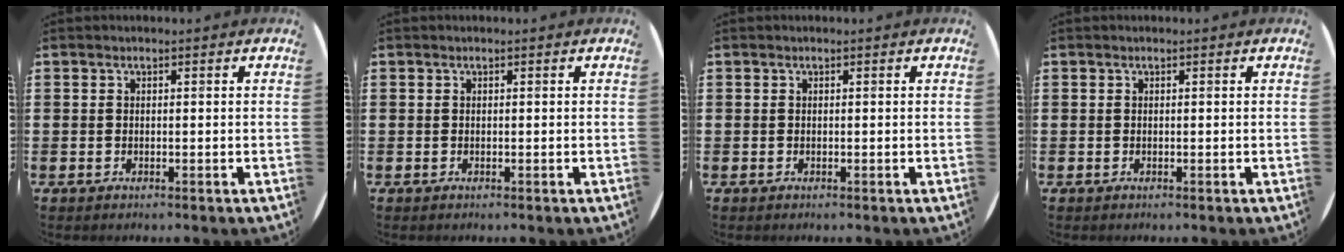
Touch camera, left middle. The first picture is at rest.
{"total": 0.0}
{"total": 0.0}
{"total": 0.0}